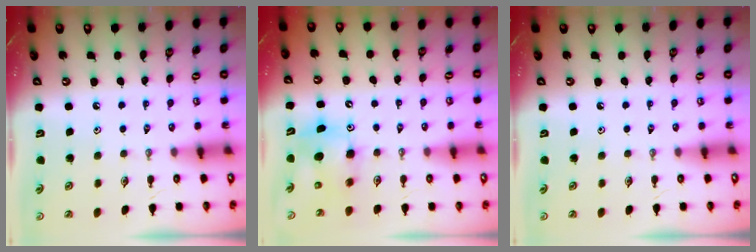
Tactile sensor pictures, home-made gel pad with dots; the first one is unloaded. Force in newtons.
{"total": 8.0, "press": 7.7, "slide": 2.1}
{"total": 0.0}